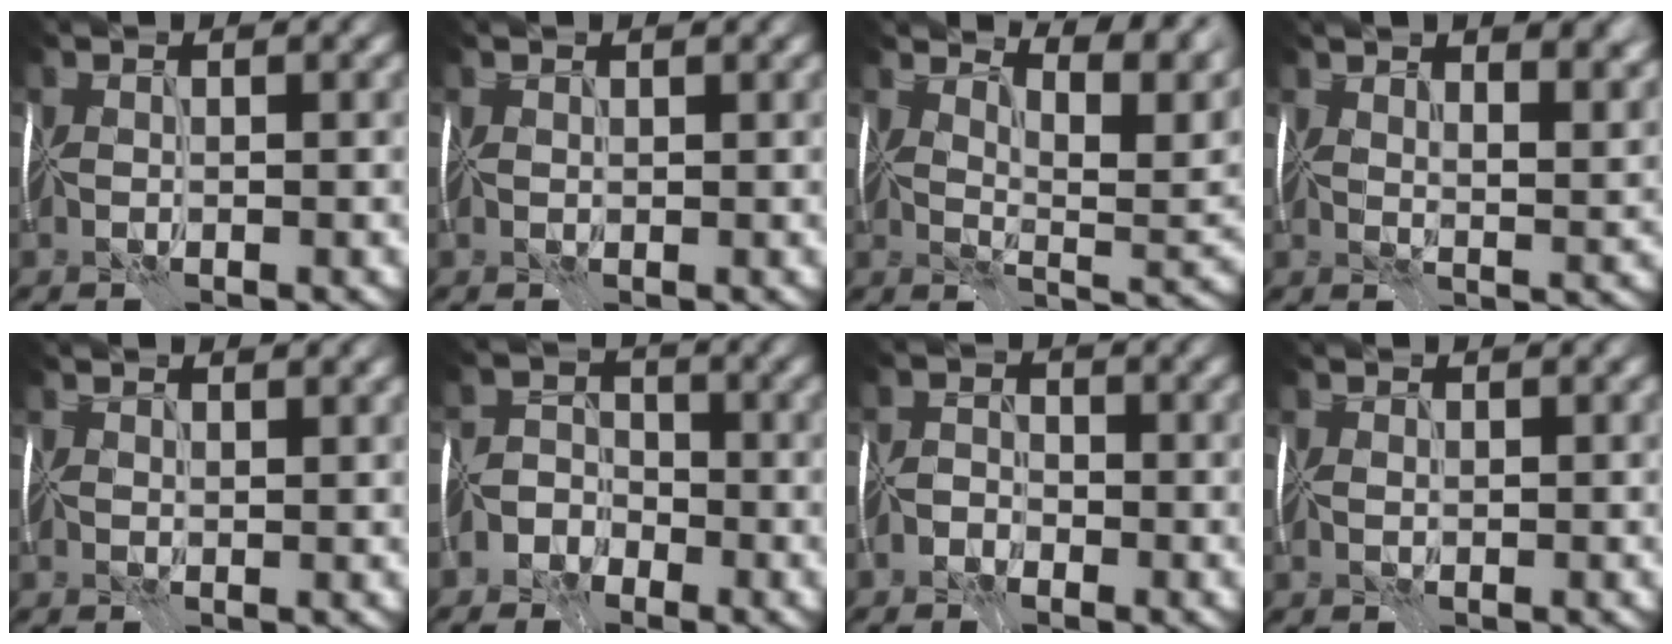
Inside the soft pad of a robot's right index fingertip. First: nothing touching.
{"total": 0.5, "force": [0.4, 0.4, 0.1], "torque": [-0.005, 0.004, 0.003]}
{"total": 7.9, "force": [6.3, 1.7, 4.4], "torque": [-0.060, 0.007, 0.089]}
{"total": 9.1, "force": [5.7, 3.7, 6.0], "torque": [-0.065, 0.029, 0.062]}
{"total": 2.2, "force": [1.9, 0.9, 0.8], "torque": [-0.010, 0.011, 0.019]}
{"total": 3.7, "force": [-3.1, 2.0, 0.3], "torque": [0.021, 0.004, -0.063]}
{"total": 1.9, "force": [-1.9, 0.3, -0.1], "torque": [0.010, 0.004, -0.038]}
{"total": 0.8, "force": [0.6, 0.6, 0.3], "torque": [-0.007, 0.004, 0.007]}